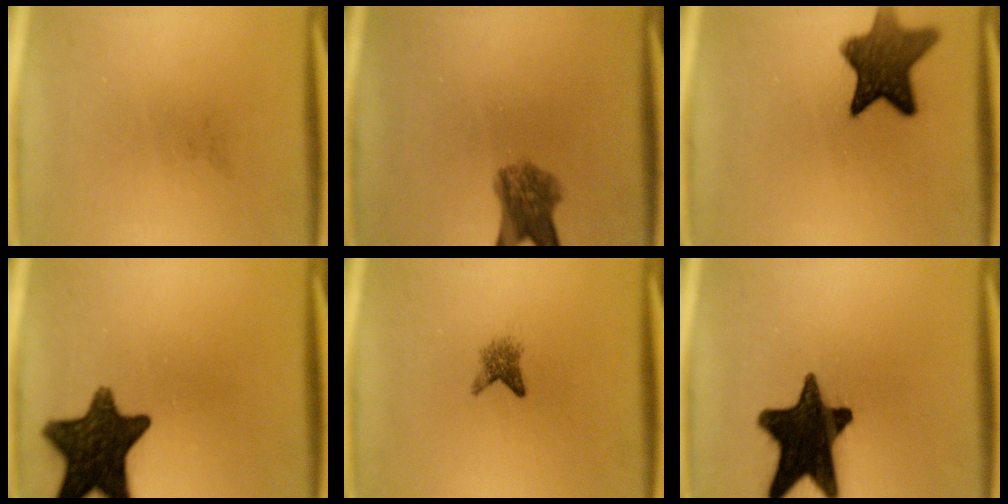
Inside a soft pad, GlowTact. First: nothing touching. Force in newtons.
{"total": 5.9}
{"total": 10.5}
{"total": 14.3}
{"total": 2.1}
{"total": 17.4}